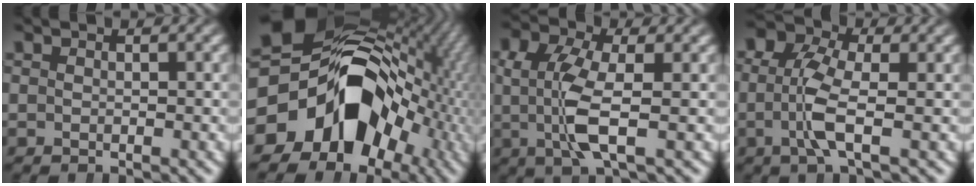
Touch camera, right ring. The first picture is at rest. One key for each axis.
{"total": 26.0, "fx": 1.1, "fy": 18.6, "fz": 18.2, "tx": -0.280, "ty": -0.011, "tz": 0.006}
{"total": 5.1, "fx": 0.0, "fy": 2.0, "fz": 4.7, "tx": -0.104, "ty": -0.022, "tz": 0.008}
{"total": 4.5, "fx": -0.3, "fy": 2.5, "fz": 3.8, "tx": -0.094, "ty": -0.022, "tz": -0.006}